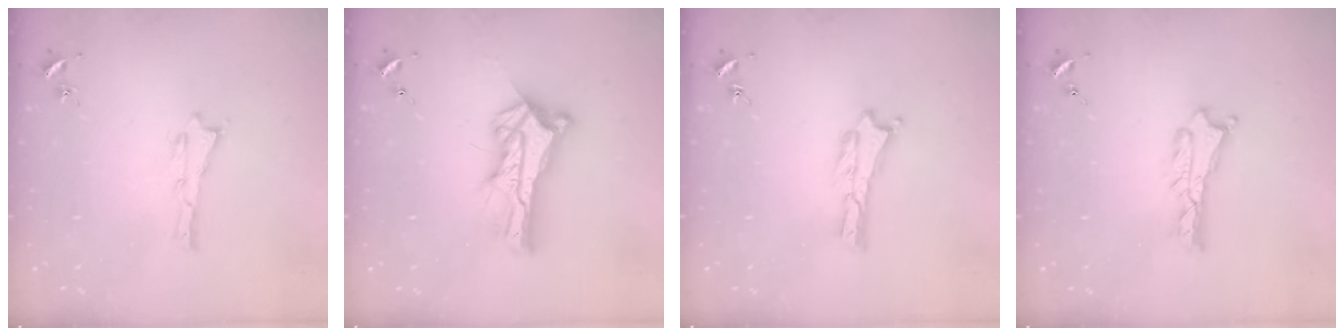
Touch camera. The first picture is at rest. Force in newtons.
{"total": 9.3, "press": 9.3, "slide": 0.7}
{"total": 0.0}
{"total": 0.7, "press": 0.7, "slide": 0.1}